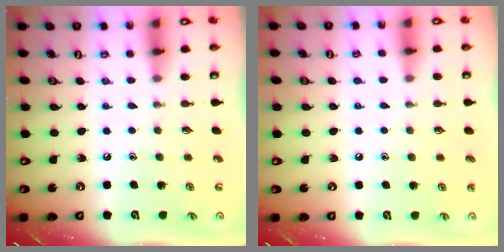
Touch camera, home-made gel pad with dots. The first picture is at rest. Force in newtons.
{"total": 2.1, "press": 2.1, "slide": 0.2}